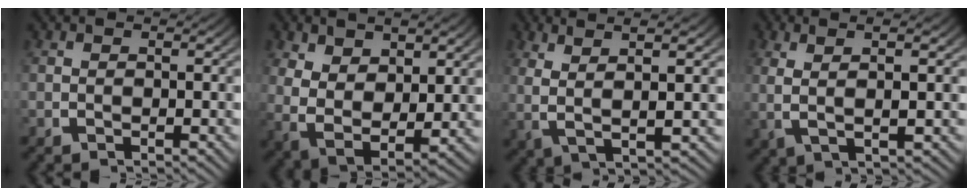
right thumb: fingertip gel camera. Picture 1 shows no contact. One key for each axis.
{"total": 9.2, "fx": -0.5, "fy": 6.5, "fz": 6.4, "tx": -0.164, "ty": -0.050, "tz": 0.017}
{"total": 7.6, "fx": 2.5, "fy": 2.6, "fz": 6.7, "tx": -0.122, "ty": 0.008, "tz": 0.045}
{"total": 5.7, "fx": 1.4, "fy": 1.7, "fz": 5.3, "tx": -0.101, "ty": 0.002, "tz": 0.032}